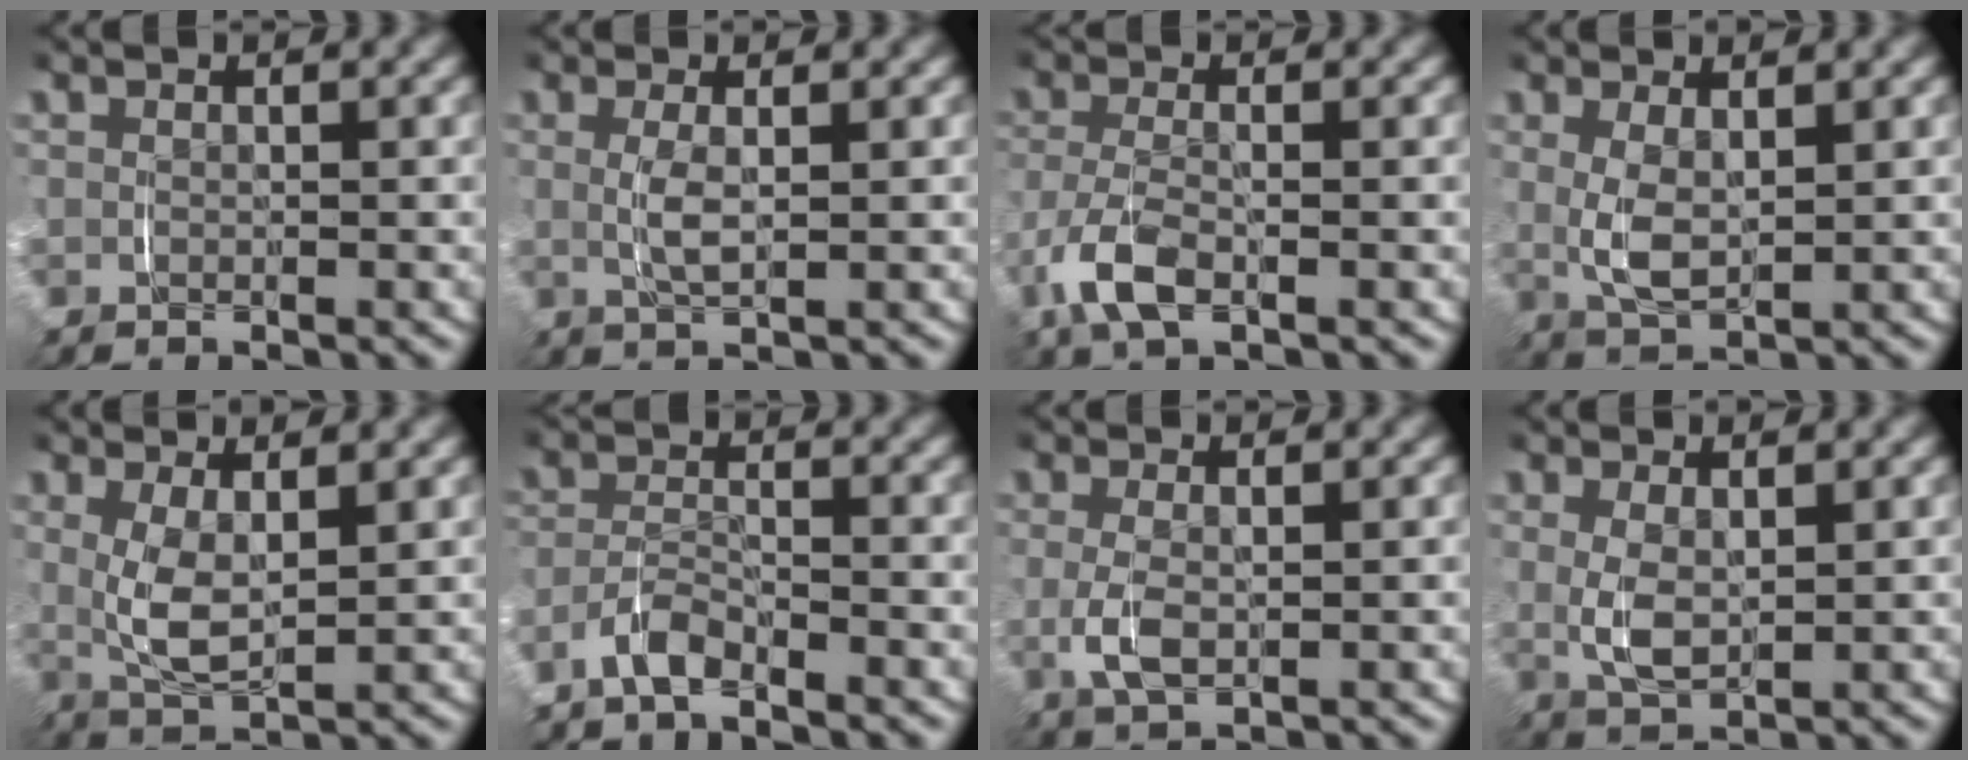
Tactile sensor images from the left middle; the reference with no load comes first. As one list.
[{"total": 1.8, "force": [-0.1, -0.1, 1.8], "torque": [-0.040, -0.007, 0.005]}, {"total": 3.6, "force": [-2.3, 1.0, 2.6], "torque": [-0.067, -0.015, -0.035]}, {"total": 3.5, "force": [0.4, 1.9, 3.0], "torque": [-0.074, -0.012, 0.013]}, {"total": 4.5, "force": [0.6, 2.3, 3.9], "torque": [-0.086, -0.009, 0.014]}, {"total": 2.9, "force": [-2.8, 0.0, 0.5], "torque": [-0.015, 0.001, -0.058]}, {"total": 2.0, "force": [-0.4, 0.6, 1.9], "torque": [-0.052, -0.009, -0.002]}, {"total": 3.0, "force": [0.3, 1.6, 2.6], "torque": [-0.066, -0.011, 0.012]}]